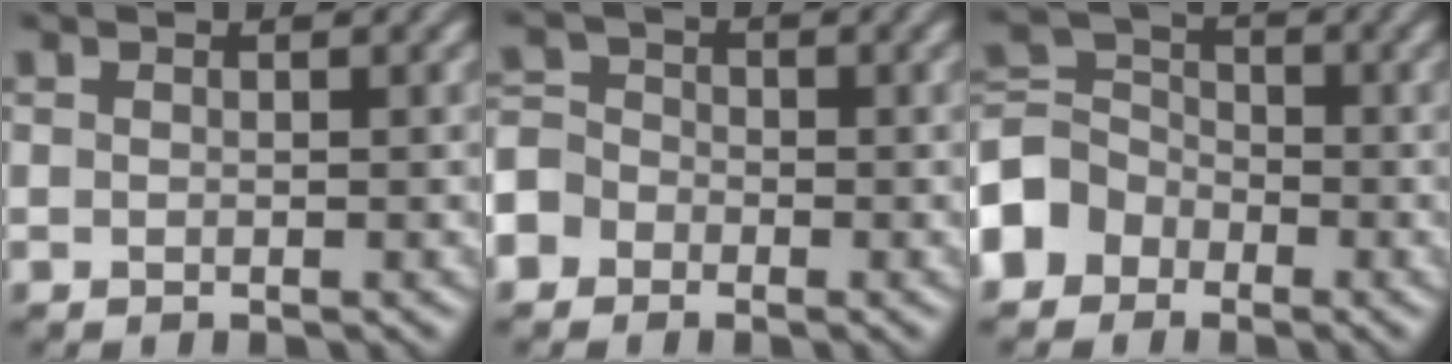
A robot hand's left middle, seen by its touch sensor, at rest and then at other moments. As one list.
[{"total": 4.6, "force": [-2.8, 3.5, 0.7], "torque": [0.000, 0.006, -0.066]}, {"total": 4.8, "force": [-2.9, 3.7, 0.9], "torque": [-0.018, 0.014, -0.071]}]